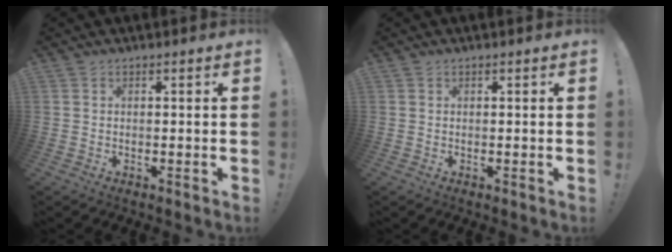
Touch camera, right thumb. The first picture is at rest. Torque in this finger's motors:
{"motor_torque": [-0.08, -0.13, -0.03, 0.08, -0.02]}